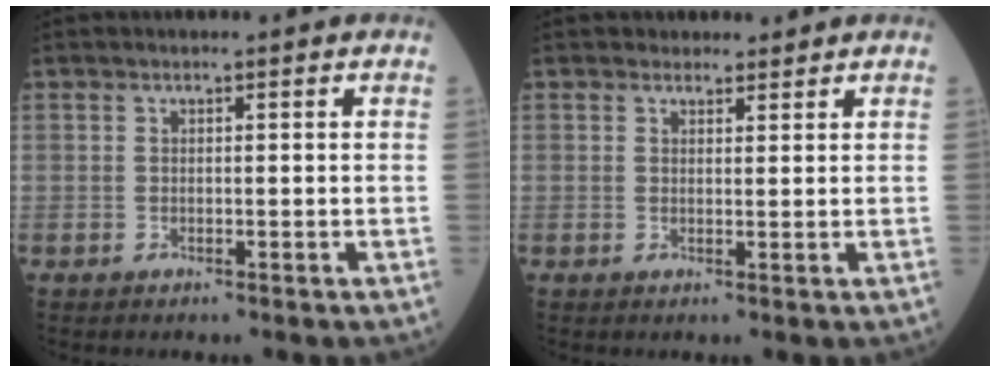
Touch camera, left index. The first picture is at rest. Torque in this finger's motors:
{"motor_torque": [0.35, -0.31, 0.00, -0.01]}